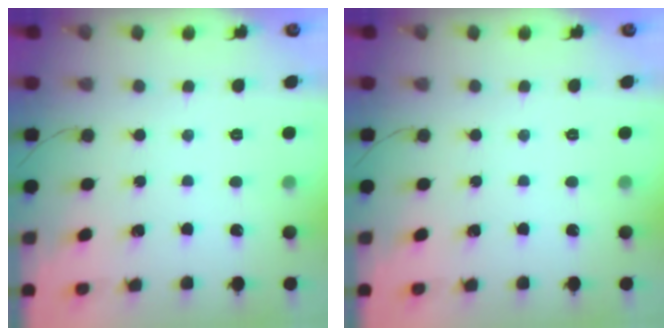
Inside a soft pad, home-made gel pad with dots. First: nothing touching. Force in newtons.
{"total": 0.0}